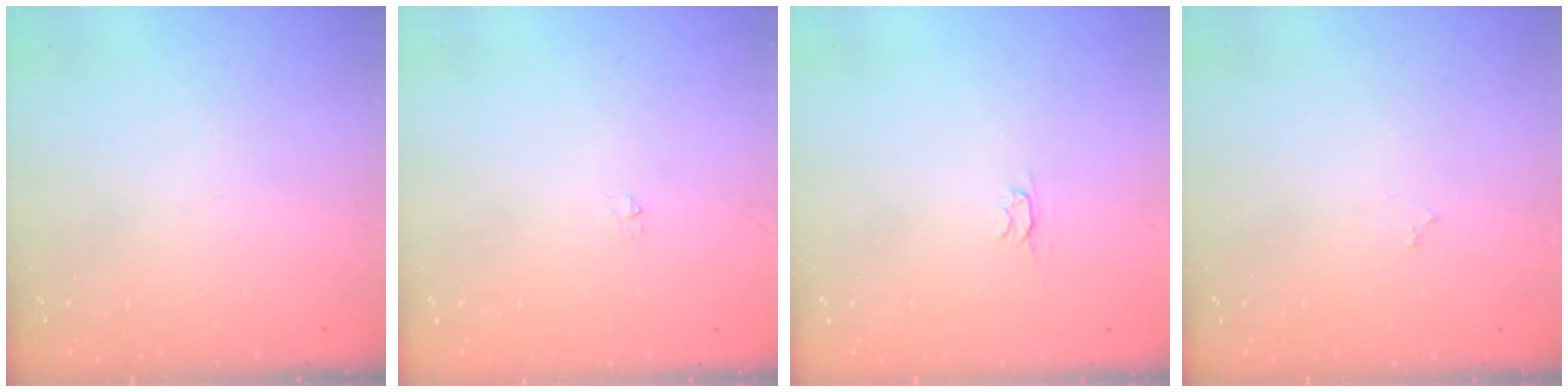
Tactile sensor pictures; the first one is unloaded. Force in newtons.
{"total": 3.1, "press": 3.0, "slide": 0.4}
{"total": 2.4, "press": 2.3, "slide": 0.5}
{"total": 1.8, "press": 1.8, "slide": 0.3}